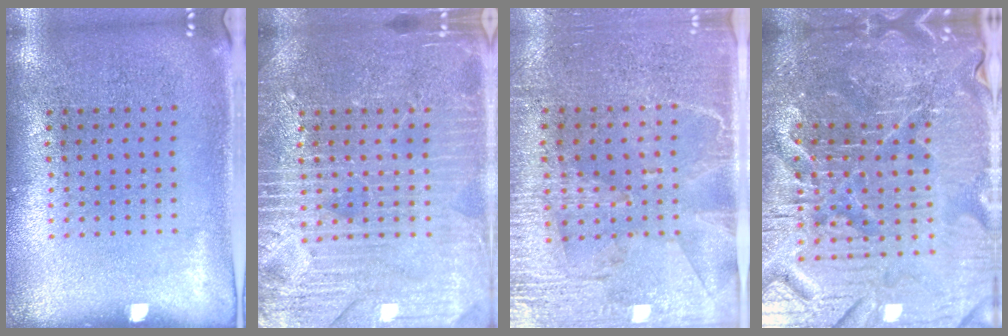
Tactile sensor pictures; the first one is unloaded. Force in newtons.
{"total": 6.0, "press": 6.0, "slide": 0.9}
{"total": 3.0, "press": 2.8, "slide": 1.2}
{"total": 7.2, "press": 6.4, "slide": 3.3}